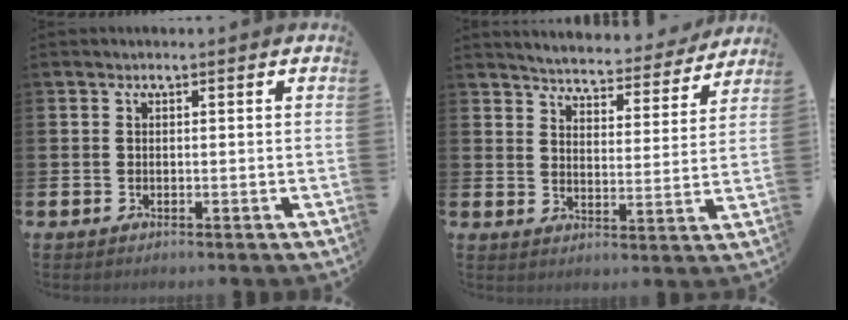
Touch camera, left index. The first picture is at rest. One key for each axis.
{"total": 4.8, "fx": 4.7, "fy": 0.4, "fz": 0.6, "tx": -0.031, "ty": -0.040, "tz": 0.077}